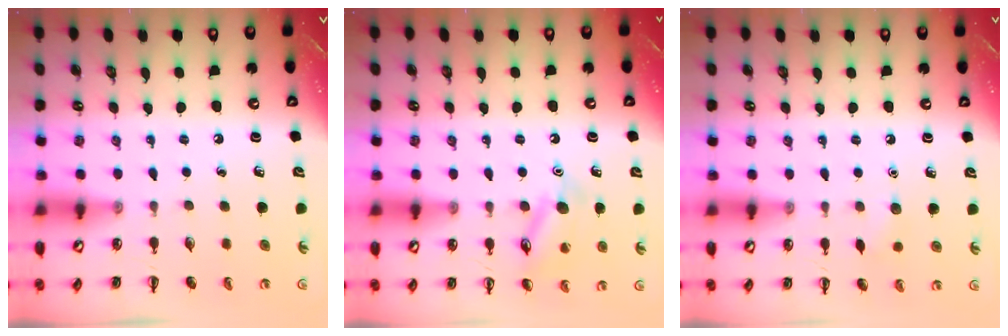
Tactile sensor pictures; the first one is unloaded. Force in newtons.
{"total": 11.1, "press": 11.1, "slide": 0.9}
{"total": 4.6, "press": 4.4, "slide": 1.3}